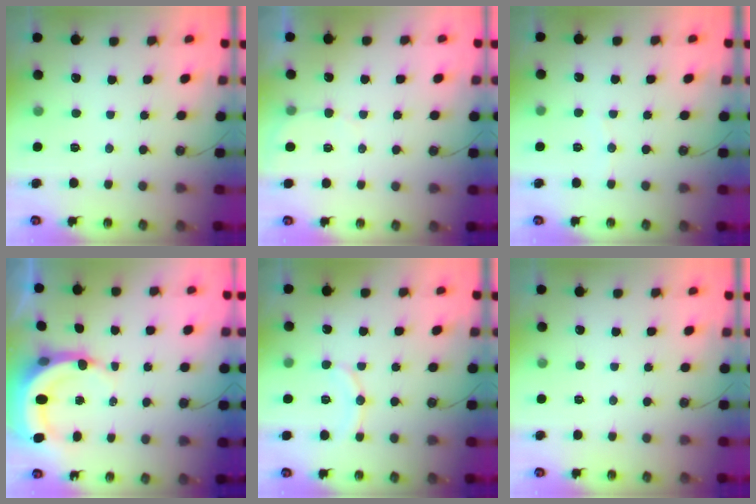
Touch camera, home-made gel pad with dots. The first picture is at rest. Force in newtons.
{"total": 2.8, "press": 2.8, "slide": 0.2}
{"total": 3.2, "press": 3.2, "slide": 0.4}
{"total": 6.4, "press": 6.4, "slide": 0.7}
{"total": 10.0, "press": 9.7, "slide": 2.3}
{"total": 0.0}